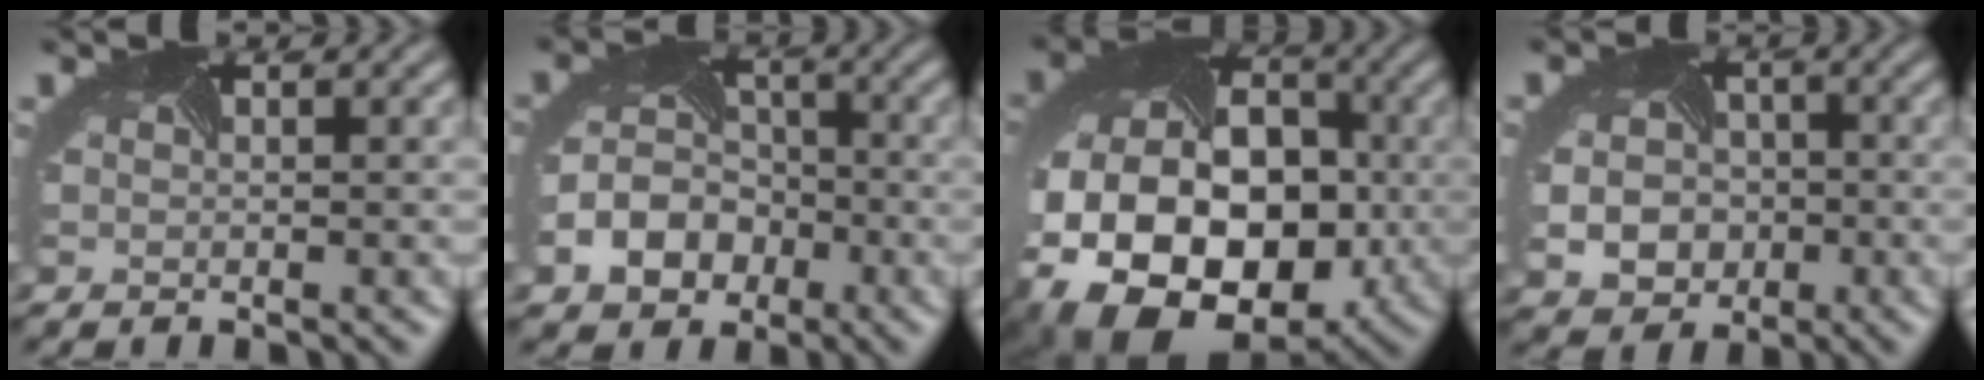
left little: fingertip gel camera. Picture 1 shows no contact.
{"total": 5.1, "force": [-2.2, 4.2, 1.9], "torque": [-0.045, -0.001, -0.046]}
{"total": 19.9, "force": [-3.7, 15.5, 11.9], "torque": [-0.199, -0.030, -0.077]}
{"total": 5.0, "force": [-1.2, 4.4, 2.0], "torque": [-0.034, -0.012, -0.020]}